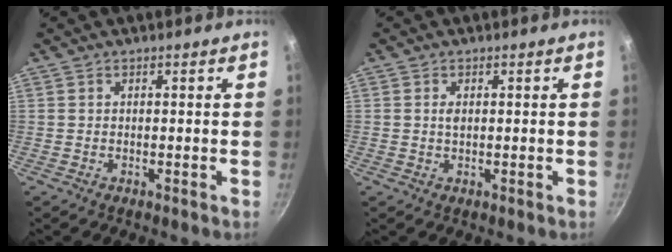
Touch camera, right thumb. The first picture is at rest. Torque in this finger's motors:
{"motor_torque": [0.51, 0.43, 0.41, -0.09, 0.05]}